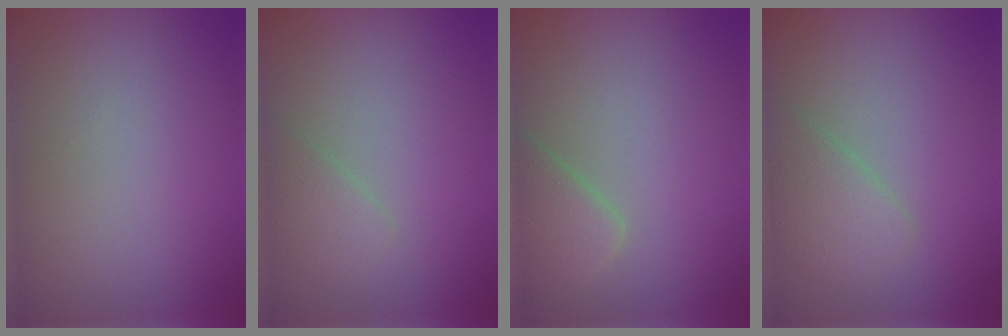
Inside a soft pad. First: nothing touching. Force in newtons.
{"total": 1.6, "press": 1.6, "slide": 0.0}
{"total": 2.8, "press": 2.8, "slide": 0.3}
{"total": 2.6, "press": 2.6, "slide": 0.1}